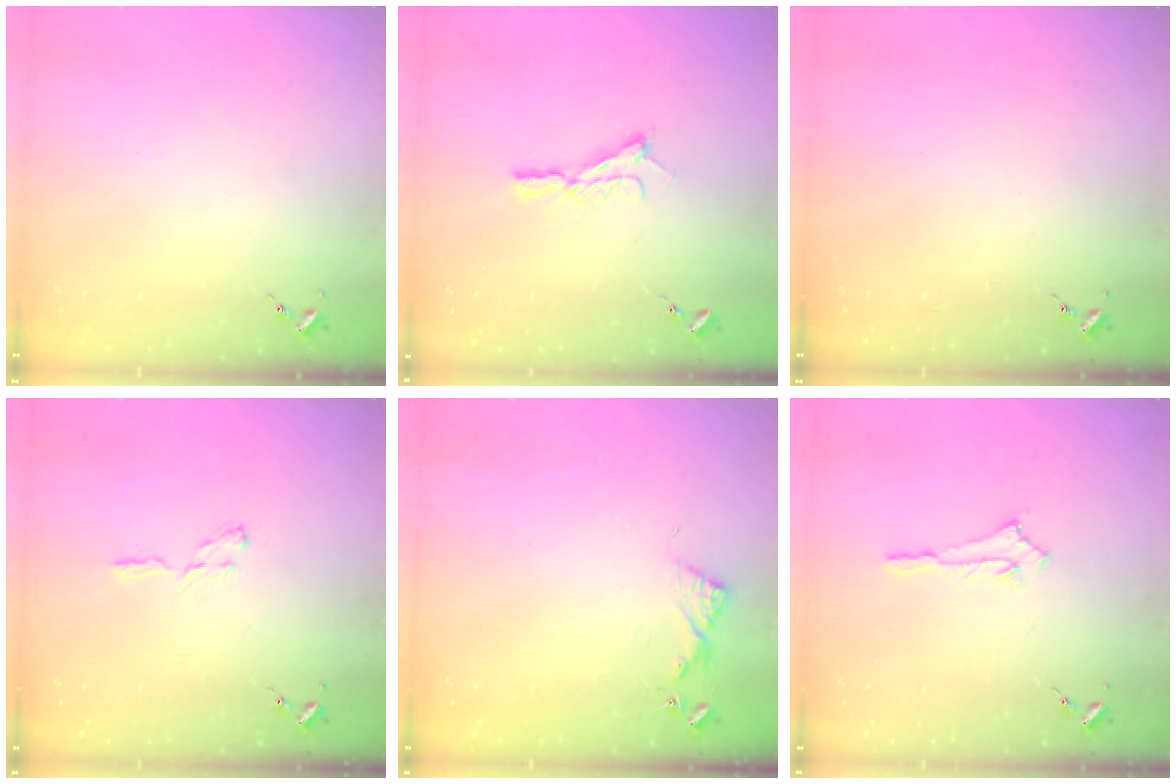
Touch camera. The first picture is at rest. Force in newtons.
{"total": 8.3, "press": 8.3, "slide": 0.6}
{"total": 0.0}
{"total": 4.5, "press": 4.5, "slide": 0.5}
{"total": 6.1, "press": 6.1, "slide": 0.6}
{"total": 2.9, "press": 2.9, "slide": 0.2}